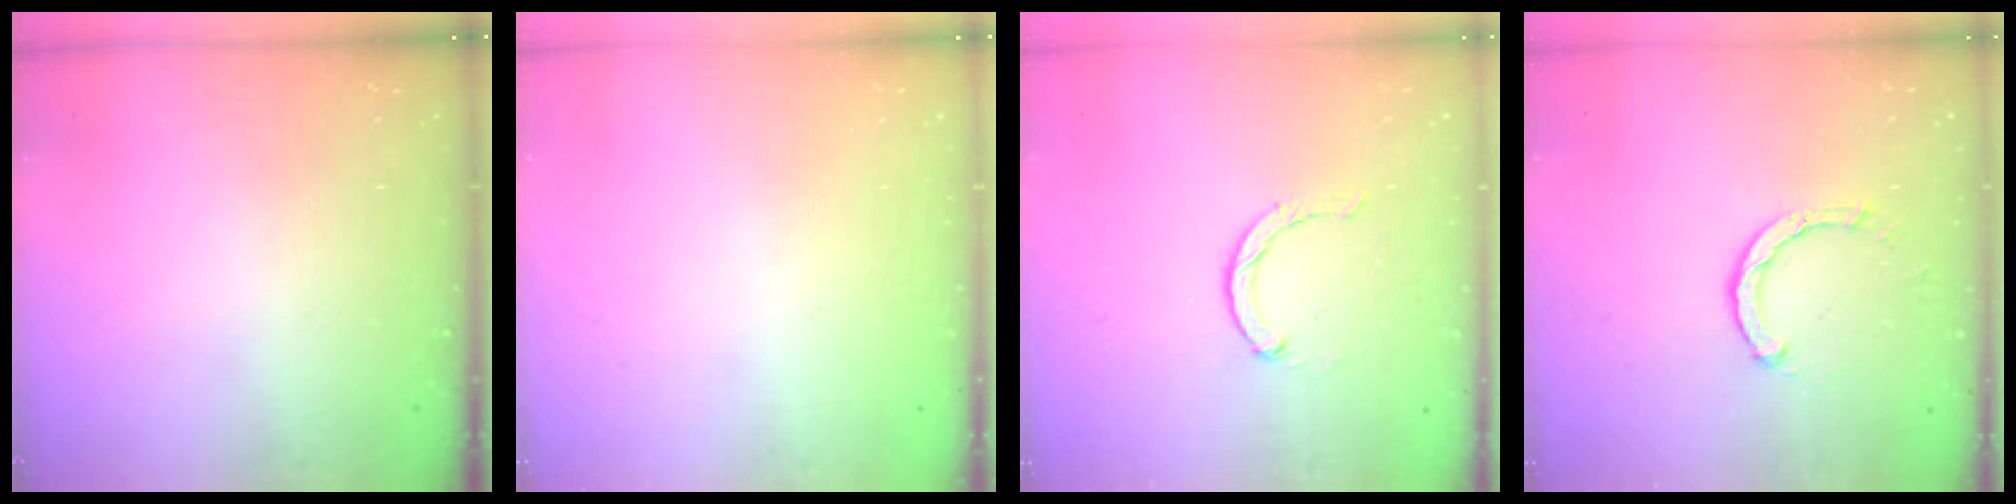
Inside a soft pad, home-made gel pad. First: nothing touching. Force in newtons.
{"total": 0.0}
{"total": 1.9, "press": 1.9, "slide": 0.3}
{"total": 2.6, "press": 2.6, "slide": 0.3}